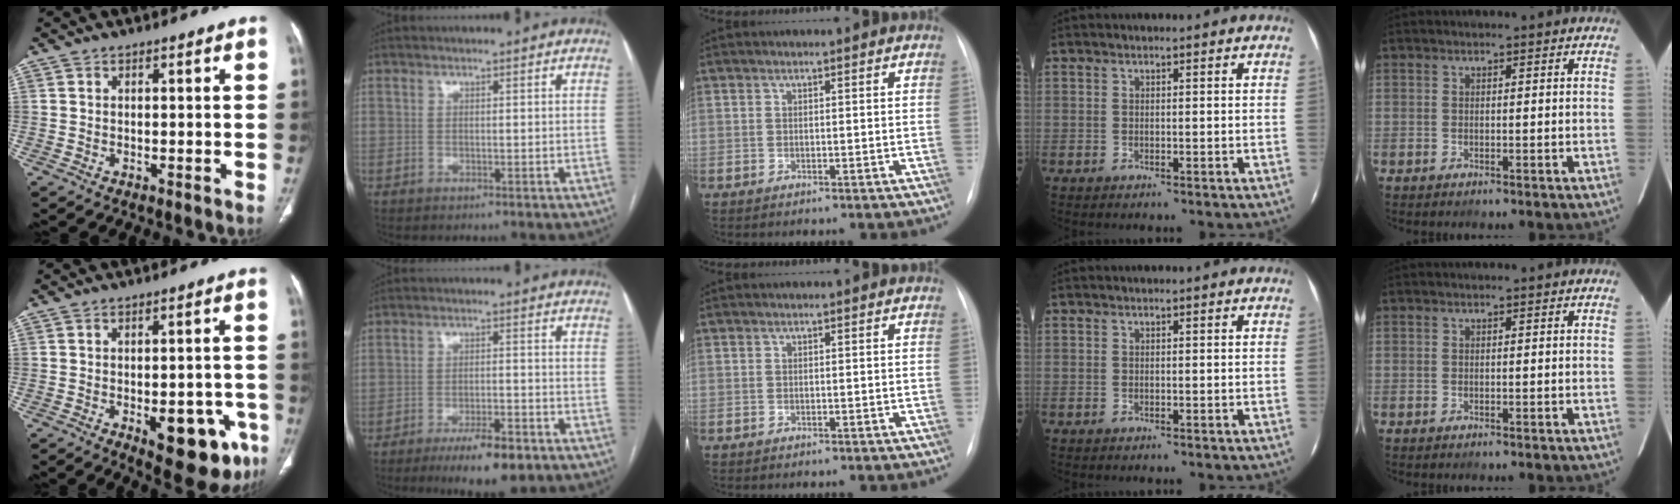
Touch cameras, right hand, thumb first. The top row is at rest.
{"thumb": {"total": 13.7, "force": [-5.4, 6.2, 10.9], "torque": [-0.106, 0.011, -0.056]}, "index": {"total": 8.3, "force": [-5.4, 2.0, 6.0], "torque": [-0.099, -0.010, -0.082]}}